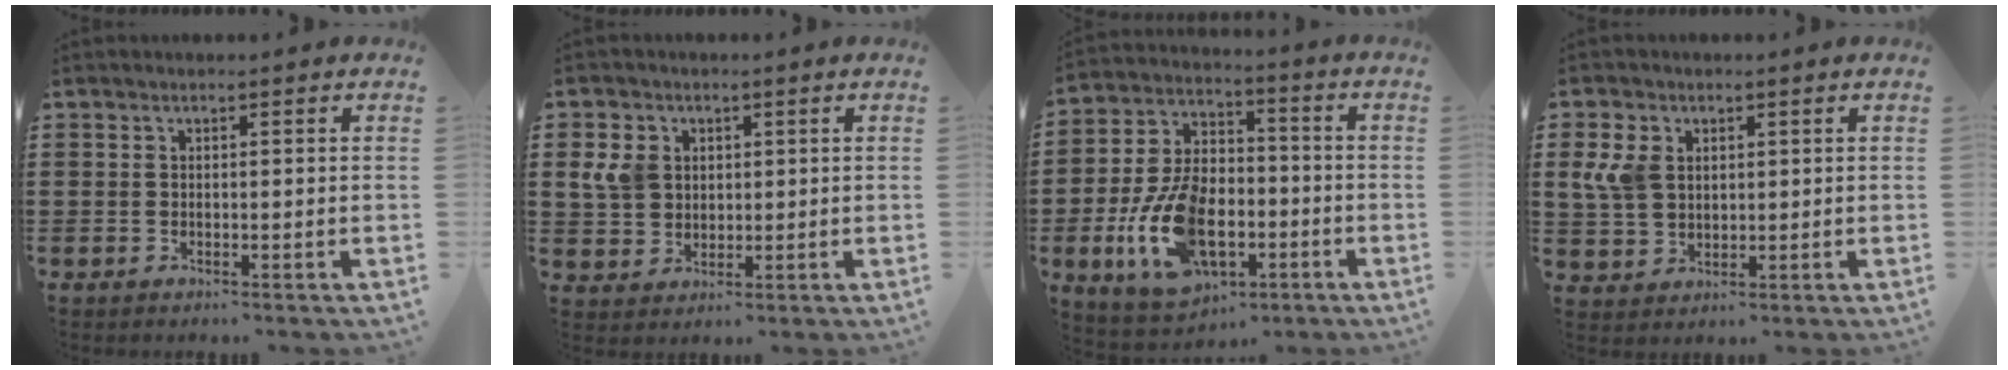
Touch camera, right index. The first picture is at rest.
{"total": 5.3, "force": [1.3, 4.6, 2.5], "torque": [-0.087, 0.008, 0.016]}
{"total": 13.7, "force": [-4.1, 8.4, 10.0], "torque": [-0.231, 0.007, -0.073]}
{"total": 5.5, "force": [1.4, 4.1, 3.3], "torque": [-0.100, 0.007, 0.020]}